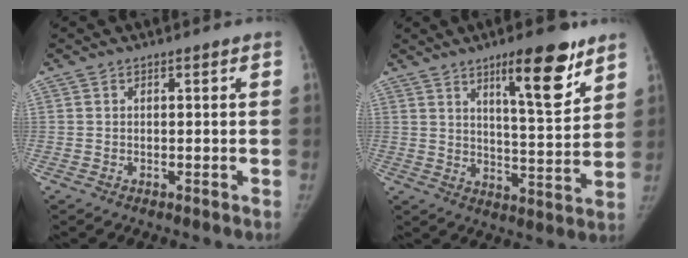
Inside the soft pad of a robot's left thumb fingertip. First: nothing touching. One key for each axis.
{"total": 13.4, "fx": 8.2, "fy": 3.3, "fz": 10.0, "tx": -0.123, "ty": -0.053, "tz": 0.125}